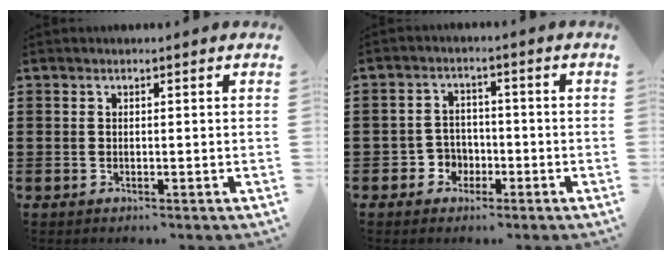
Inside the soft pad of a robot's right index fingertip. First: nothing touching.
{"total": 3.3, "force": [-1.7, 2.7, 0.9], "torque": [-0.028, 0.002, -0.036]}